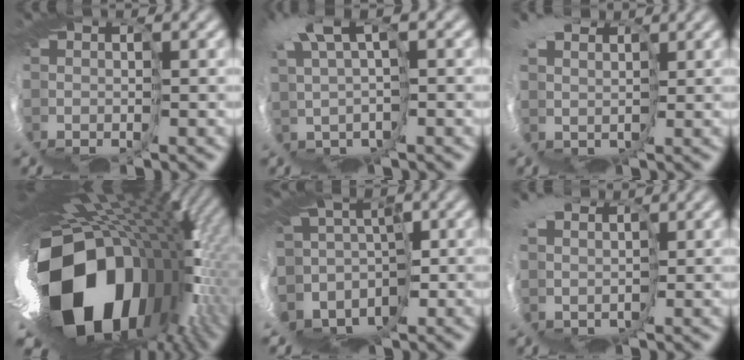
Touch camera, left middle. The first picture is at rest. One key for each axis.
{"total": 4.3, "fx": 2.1, "fy": 1.3, "fz": 3.6, "tx": -0.097, "ty": 0.000, "tz": 0.025}
{"total": 4.2, "fx": 2.4, "fy": 3.1, "fz": 1.6, "tx": -0.040, "ty": -0.008, "tz": 0.028}
{"total": 18.1, "fx": -3.8, "fy": 11.5, "fz": 13.3, "tx": -0.281, "ty": -0.076, "tz": -0.050}
{"total": 12.7, "fx": -4.2, "fy": 9.1, "fz": 7.8, "tx": -0.157, "ty": -0.014, "tz": -0.069}
{"total": 4.5, "fx": 1.5, "fy": 3.7, "fz": 2.1, "tx": -0.042, "ty": -0.017, "tz": 0.016}